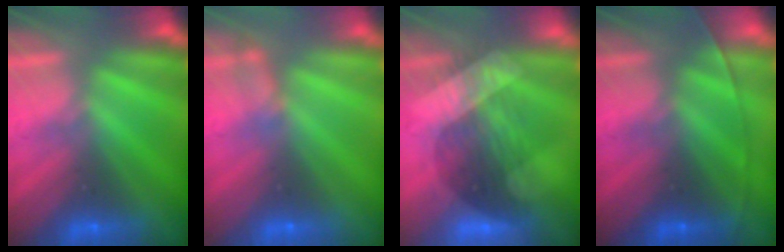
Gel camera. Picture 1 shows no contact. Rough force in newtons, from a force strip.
{"total": 2.2}
{"total": 3.2}
{"total": 1.5}